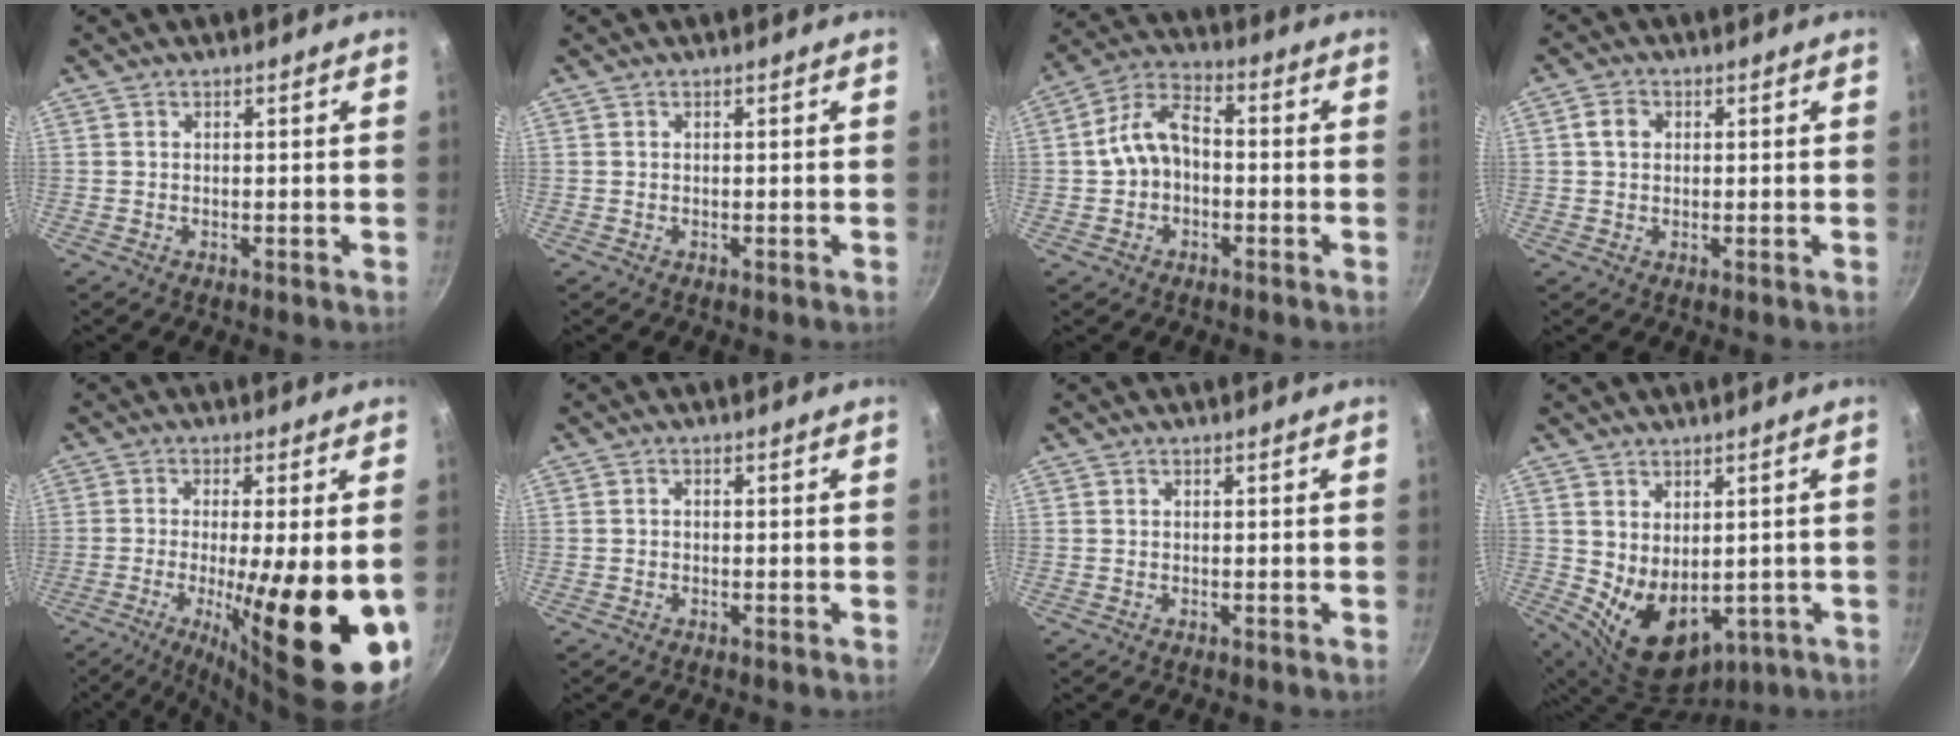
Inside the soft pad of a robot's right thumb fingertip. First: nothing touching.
{"total": 0.0}
{"total": 14.6, "force": [-1.8, 11.1, 9.3], "torque": [-0.141, 0.049, -0.041]}
{"total": 3.1, "force": [0.7, 2.5, 1.8], "torque": [-0.023, 0.005, 0.009]}
{"total": 20.7, "force": [-4.2, 4.9, 19.7], "torque": [-0.288, -0.017, -0.055]}
{"total": 0.7, "force": [-0.3, 0.5, 0.3], "torque": [-0.008, 0.004, -0.004]}
{"total": 0.0}
{"total": 11.4, "force": [-0.4, 7.9, 8.3], "torque": [-0.110, -0.024, 0.025]}